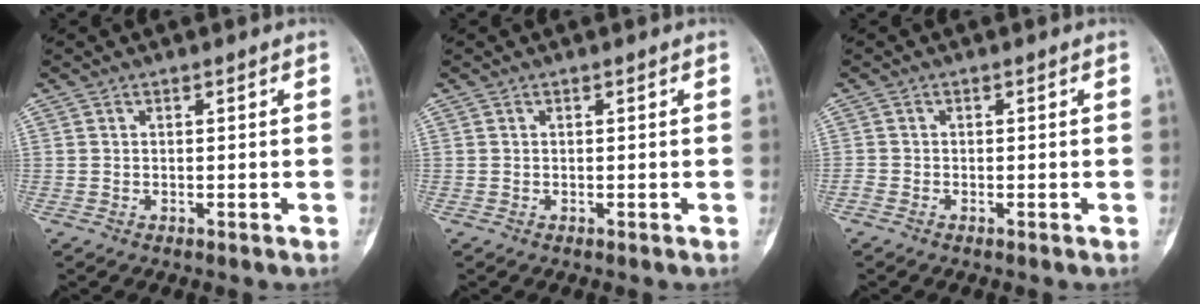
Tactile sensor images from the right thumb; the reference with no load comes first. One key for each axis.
{"total": 0.0}
{"total": 0.9, "fx": -0.7, "fy": 0.5, "fz": 0.4, "tx": -0.012, "ty": -0.001, "tz": -0.018}